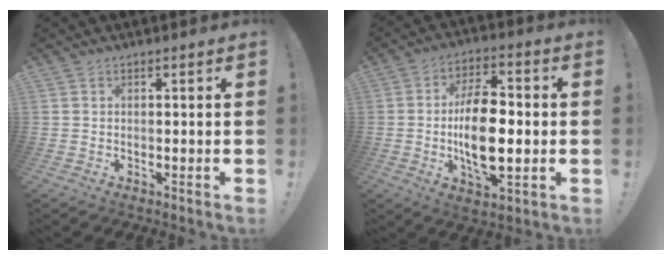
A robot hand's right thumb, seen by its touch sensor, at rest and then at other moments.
{"total": 16.3, "force": [-1.6, 7.9, 14.1], "torque": [-0.255, 0.000, -0.034]}